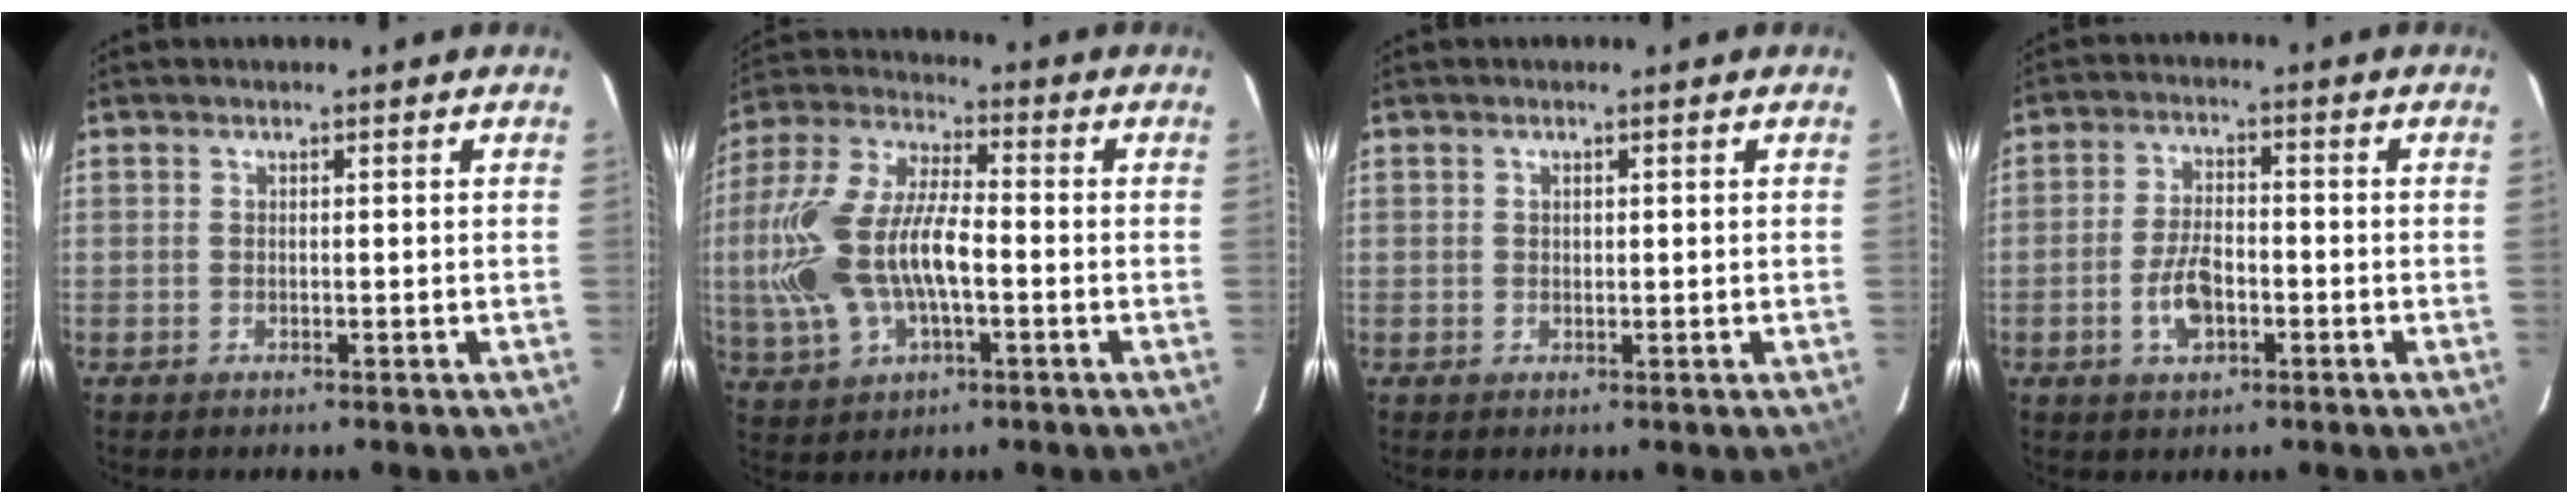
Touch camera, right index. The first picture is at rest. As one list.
[{"total": 17.6, "force": [-2.5, 8.5, 15.1], "torque": [-0.328, 0.005, -0.043]}, {"total": 0.7, "force": [0.3, 0.5, 0.3], "torque": [-0.005, 0.002, 0.006]}, {"total": 6.7, "force": [-2.5, 3.5, 5.2], "torque": [-0.107, 0.003, -0.041]}]